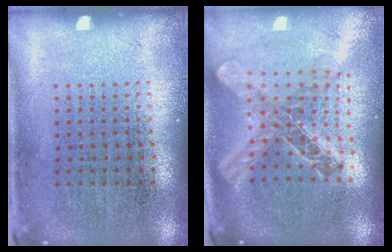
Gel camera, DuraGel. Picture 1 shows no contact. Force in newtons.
{"total": 2.2, "press": 1.8, "slide": 1.3}